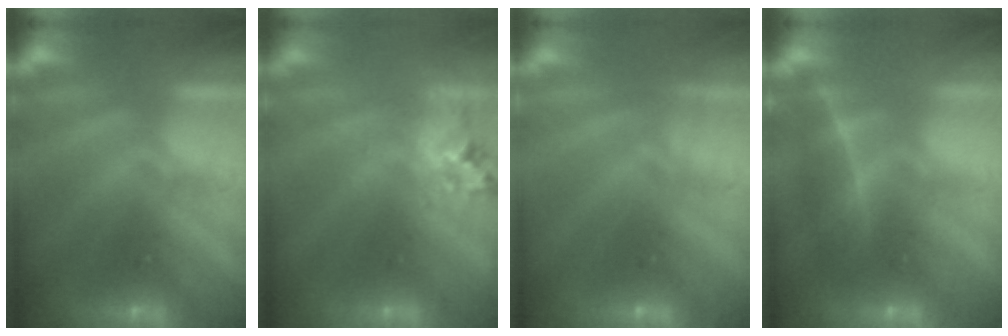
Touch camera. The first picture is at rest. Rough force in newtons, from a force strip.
{"total": 2.5}
{"total": 2.2}
{"total": 1.9}